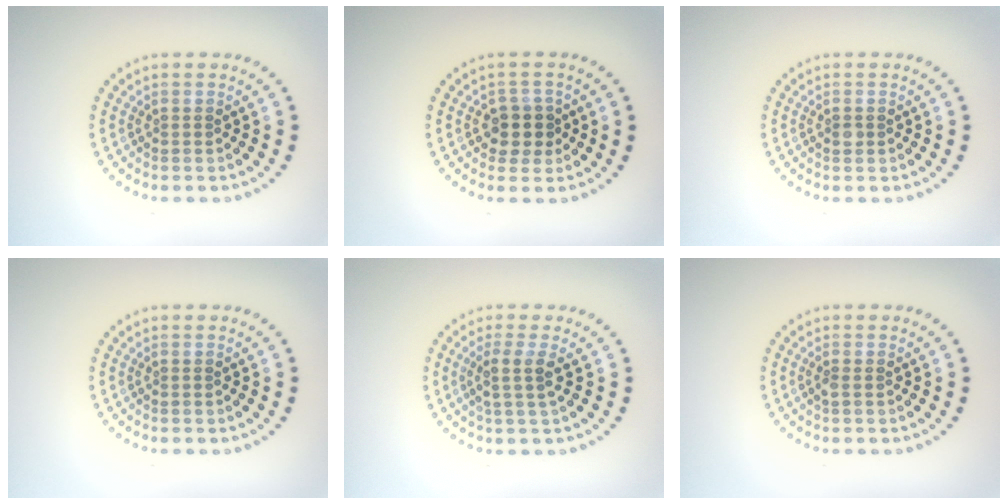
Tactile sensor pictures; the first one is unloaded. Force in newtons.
{"total": 2.6, "press": 2.3, "slide": 1.1}
{"total": 0.9, "press": 0.9, "slide": 0.1}
{"total": 0.0}
{"total": 2.3, "press": 1.8, "slide": 1.3}
{"total": 0.6, "press": 0.6, "slide": 0.2}